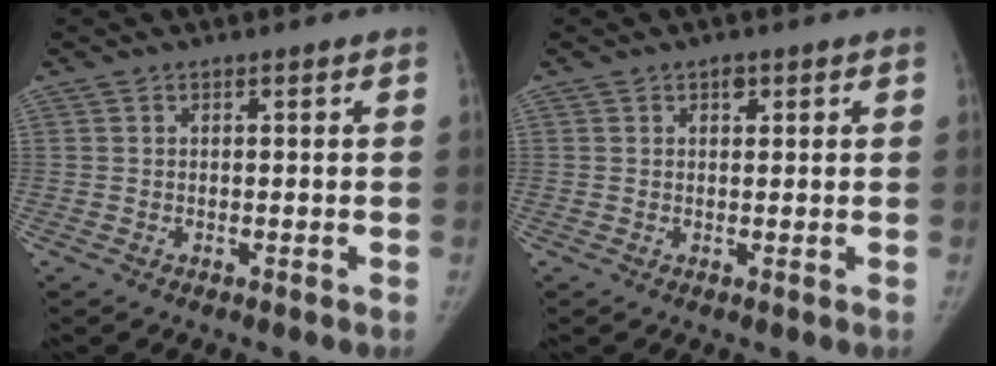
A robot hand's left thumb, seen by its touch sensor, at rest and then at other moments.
{"total": 1.4, "force": [0.7, 0.9, 0.8], "torque": [-0.001, 0.000, 0.006]}